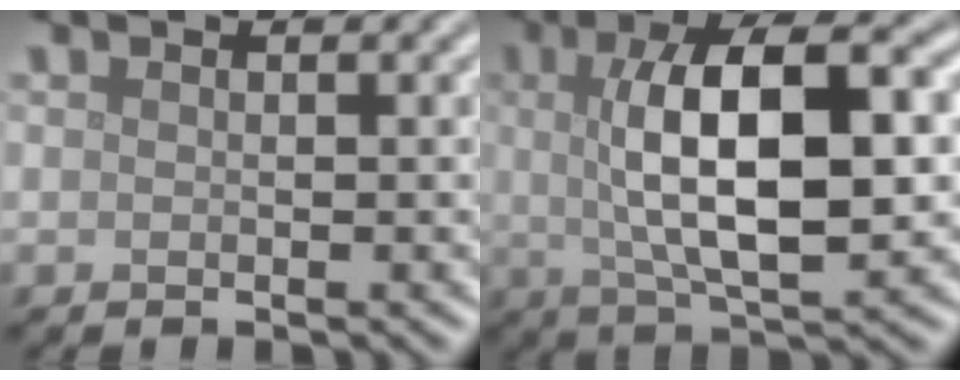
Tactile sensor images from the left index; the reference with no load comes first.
{"total": 10.7, "force": [1.1, 3.7, 10.0], "torque": [-0.154, 0.012, 0.017]}